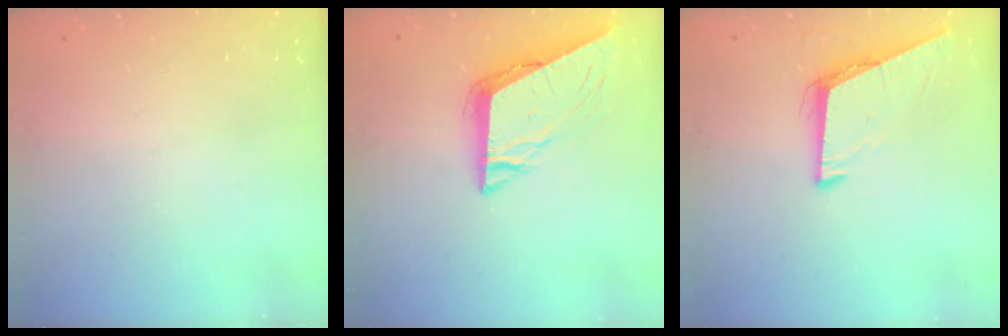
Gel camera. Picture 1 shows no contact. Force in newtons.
{"total": 9.6, "press": 9.3, "slide": 2.5}
{"total": 9.0, "press": 8.4, "slide": 3.1}